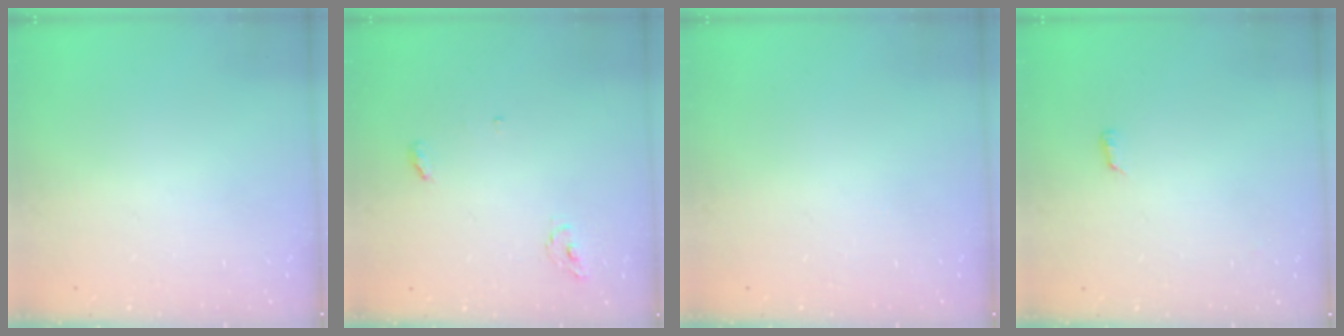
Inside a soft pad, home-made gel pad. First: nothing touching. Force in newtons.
{"total": 3.5, "press": 3.5, "slide": 0.3}
{"total": 0.0}
{"total": 6.4, "press": 3.8, "slide": 5.1}